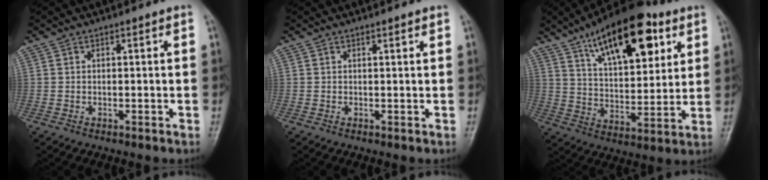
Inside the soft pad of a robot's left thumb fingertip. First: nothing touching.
{"total": 0.6, "force": [0.5, 0.0, 0.4], "torque": [-0.007, -0.002, 0.008]}
{"total": 20.8, "force": [10.6, 9.2, 15.4], "torque": [-0.201, -0.036, 0.176]}